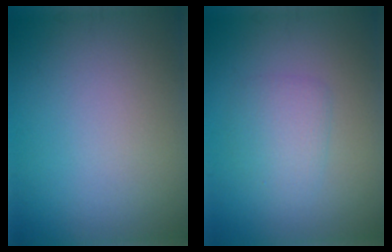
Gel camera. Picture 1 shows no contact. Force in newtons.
{"total": 2.3, "press": 2.3, "slide": 0.0}